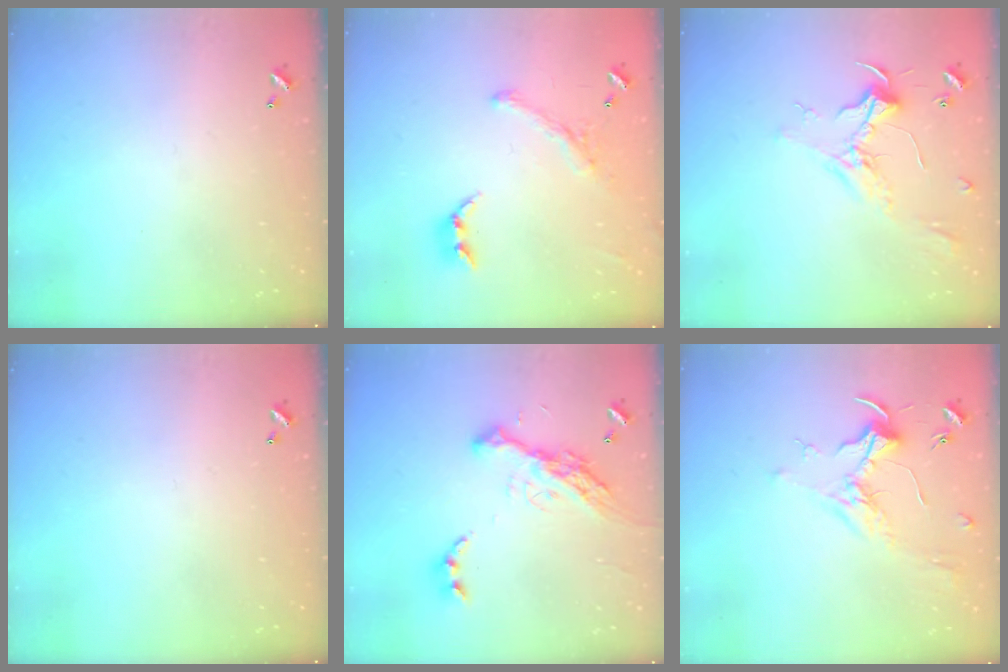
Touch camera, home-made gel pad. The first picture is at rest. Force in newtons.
{"total": 2.4, "press": 2.0, "slide": 1.3}
{"total": 2.5, "press": 2.3, "slide": 0.8}
{"total": 0.0}
{"total": 16.9, "press": 16.8, "slide": 1.9}
{"total": 1.7, "press": 1.5, "slide": 0.7}